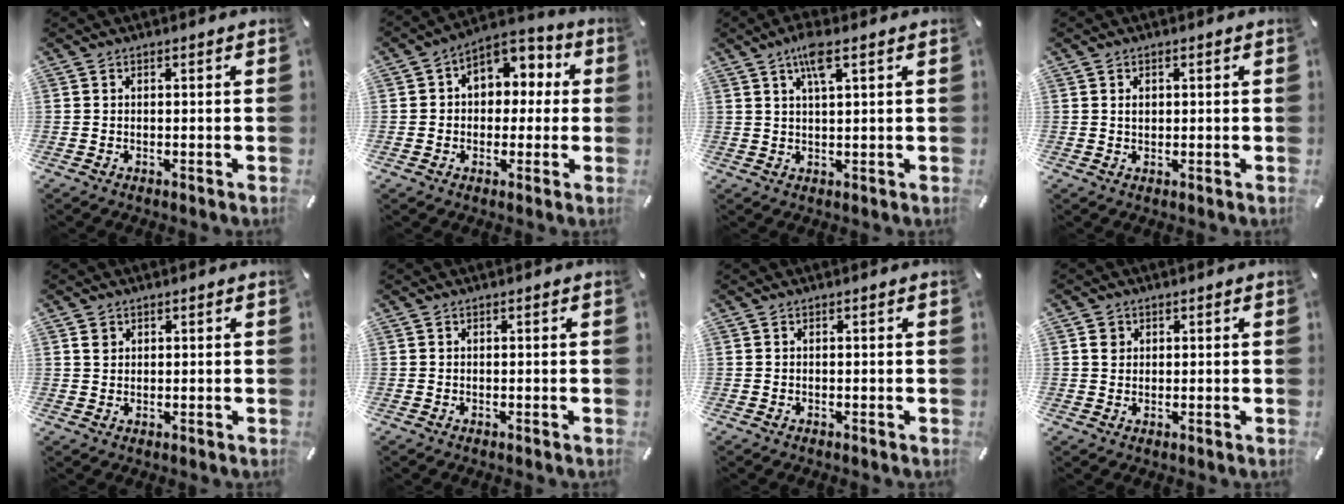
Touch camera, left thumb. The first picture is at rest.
{"total": 7.6, "force": [0.5, 7.0, 2.8], "torque": [-0.040, 0.001, 0.009]}
{"total": 5.8, "force": [3.1, 1.1, 4.8], "torque": [-0.102, 0.006, 0.052]}
{"total": 1.5, "force": [0.4, 1.1, 0.9], "torque": [-0.013, 0.002, 0.004]}
{"total": 1.7, "force": [0.9, 1.4, 0.5], "torque": [0.003, -0.005, 0.014]}
{"total": 0.0}
{"total": 0.0}
{"total": 2.0, "force": [0.7, 1.9, 0.5], "torque": [0.003, -0.002, 0.008]}